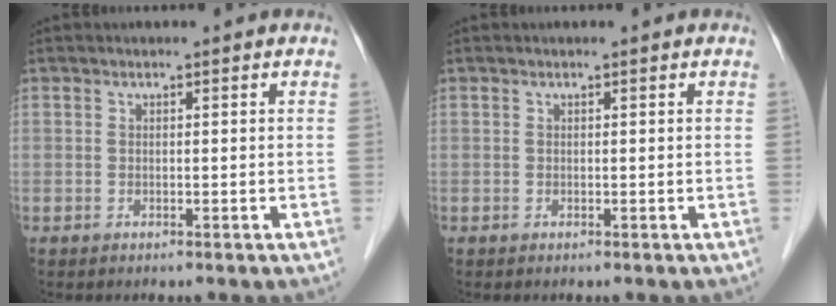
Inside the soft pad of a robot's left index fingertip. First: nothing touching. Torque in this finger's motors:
{"motor_torque": [-0.09, 0.11, -0.02, 0.00]}